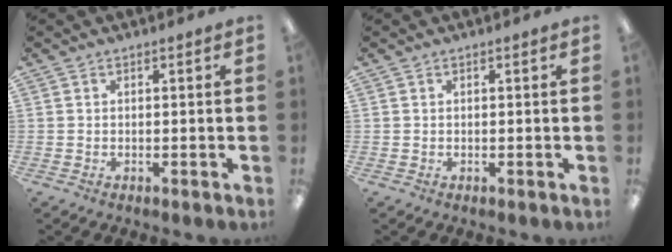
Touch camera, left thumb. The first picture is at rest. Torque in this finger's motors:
{"motor_torque": [-0.03, 0.15, -0.26, 0.08, 0.00]}